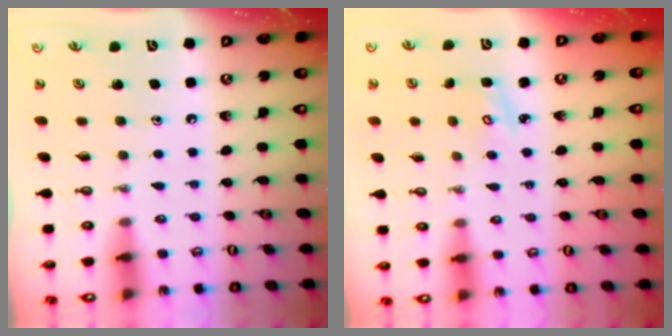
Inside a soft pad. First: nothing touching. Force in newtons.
{"total": 2.8, "press": 2.8, "slide": 0.2}